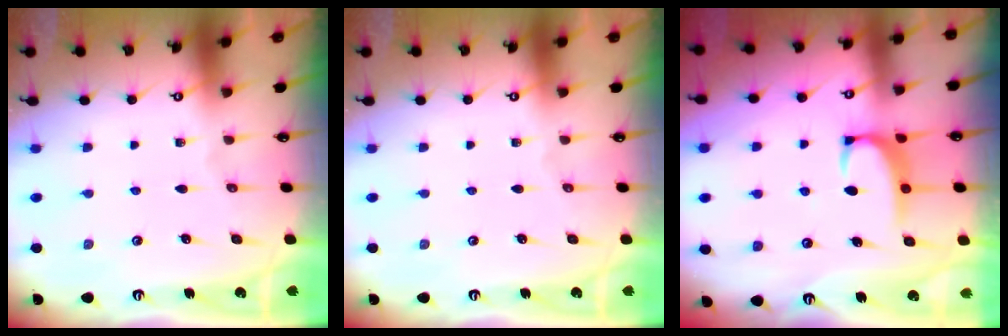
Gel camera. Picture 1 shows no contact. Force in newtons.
{"total": 0.0}
{"total": 2.1, "press": 2.1, "slide": 0.6}